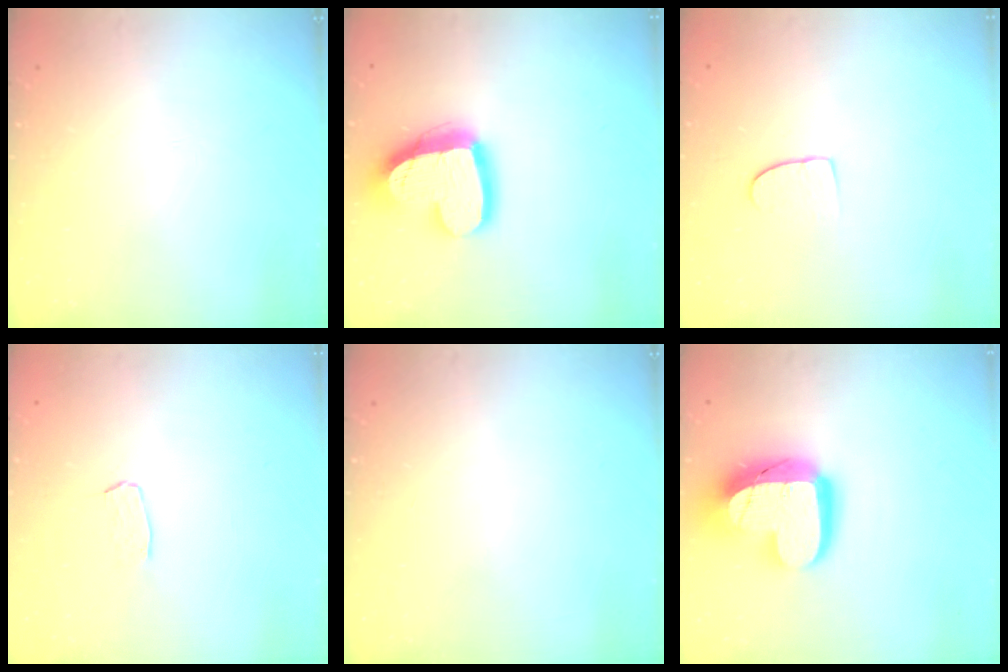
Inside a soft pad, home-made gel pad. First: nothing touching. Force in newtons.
{"total": 17.4, "press": 17.3, "slide": 1.5}
{"total": 7.3, "press": 7.2, "slide": 0.5}
{"total": 3.0, "press": 3.0, "slide": 0.2}
{"total": 0.0}
{"total": 18.3, "press": 18.2, "slide": 1.4}